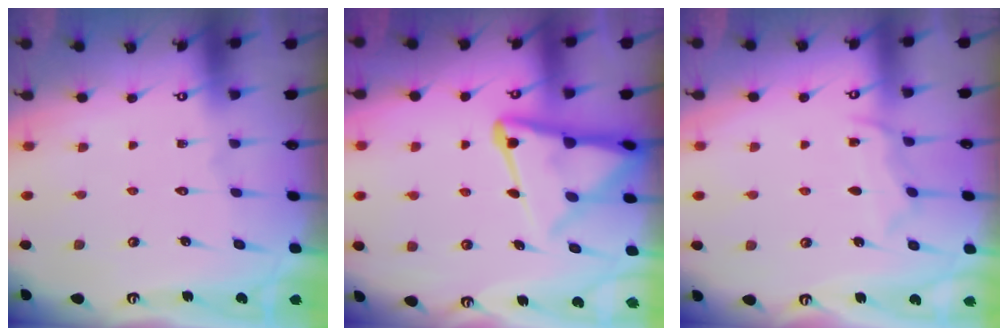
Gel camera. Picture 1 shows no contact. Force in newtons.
{"total": 12.6, "press": 12.5, "slide": 1.2}
{"total": 7.1, "press": 7.0, "slide": 0.6}